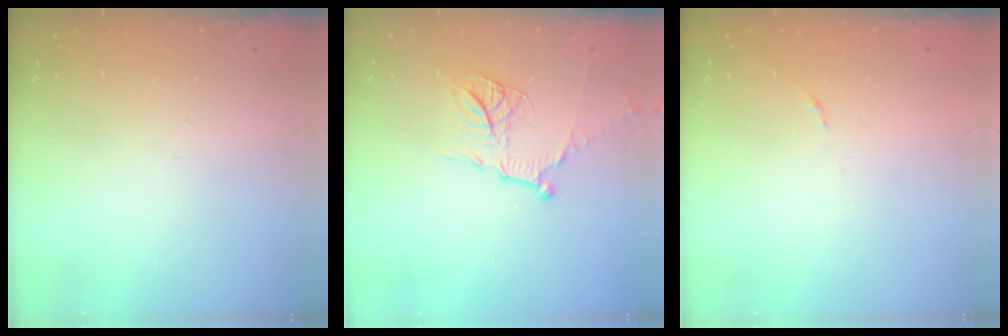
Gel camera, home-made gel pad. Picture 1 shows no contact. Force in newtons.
{"total": 14.1, "press": 14.1, "slide": 1.4}
{"total": 2.6, "press": 2.6, "slide": 0.4}